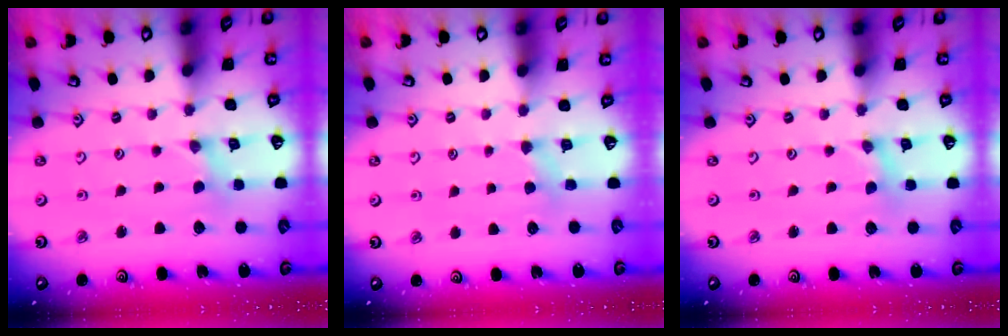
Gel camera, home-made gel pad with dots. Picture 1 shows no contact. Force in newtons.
{"total": 3.3, "press": 3.2, "slide": 0.5}
{"total": 0.7, "press": 0.7, "slide": 0.1}